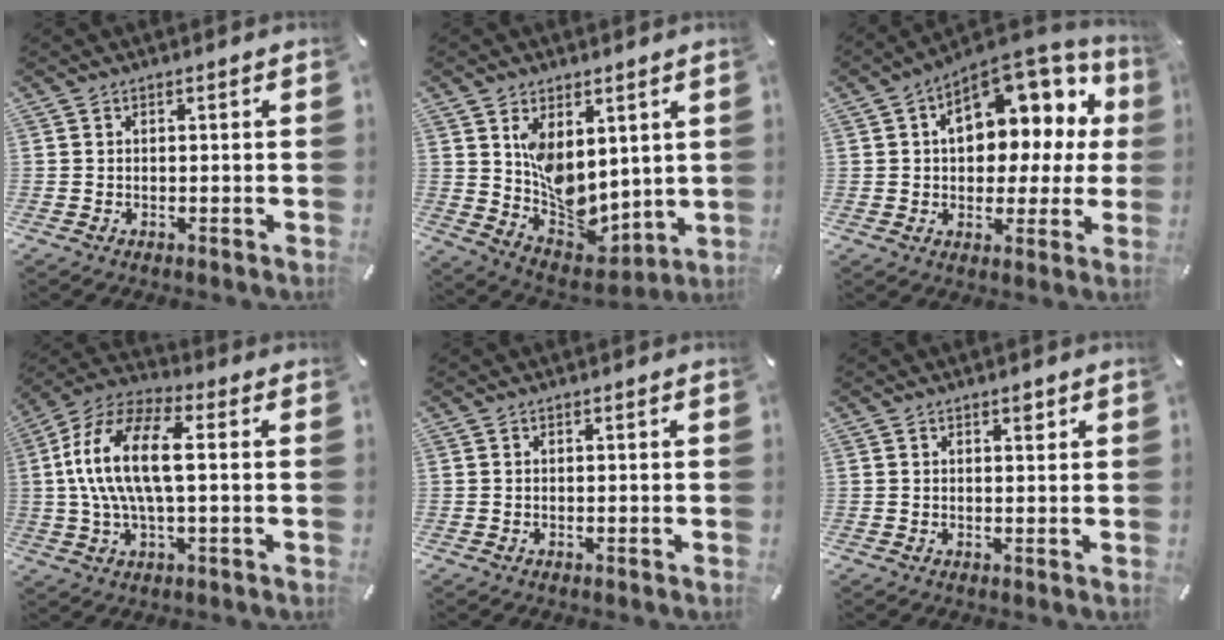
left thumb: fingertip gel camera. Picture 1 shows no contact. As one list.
[{"total": 9.4, "force": [2.1, 7.4, 5.5], "torque": [-0.078, -0.031, 0.052]}, {"total": 13.6, "force": [5.5, 8.6, 9.0], "torque": [-0.120, -0.044, 0.097]}, {"total": 15.0, "force": [1.1, 6.9, 13.3], "torque": [-0.283, -0.001, 0.014]}, {"total": 0.0}, {"total": 1.5, "force": [0.9, 0.8, 0.9], "torque": [-0.003, -0.005, 0.012]}]